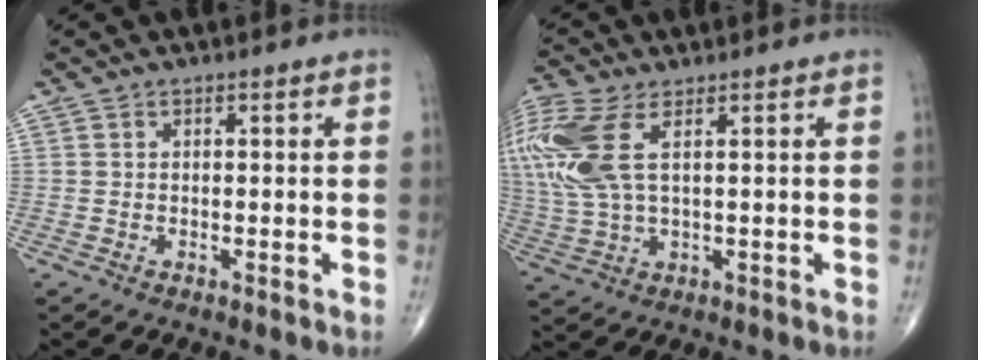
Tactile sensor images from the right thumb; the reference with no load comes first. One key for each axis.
{"total": 14.4, "fx": 4.6, "fy": 6.4, "fz": 12.0, "tx": -0.316, "ty": 0.002, "tz": 0.094}